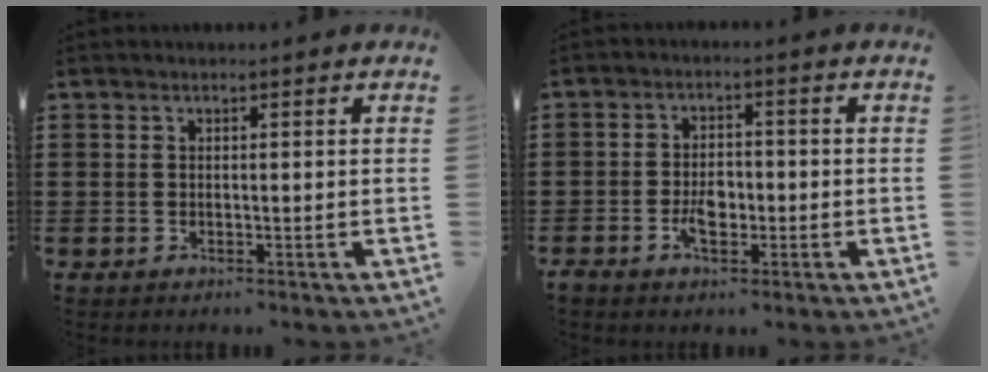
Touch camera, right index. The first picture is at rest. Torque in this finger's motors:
{"motor_torque": [2.14, 0.00, 0.13, 0.09]}